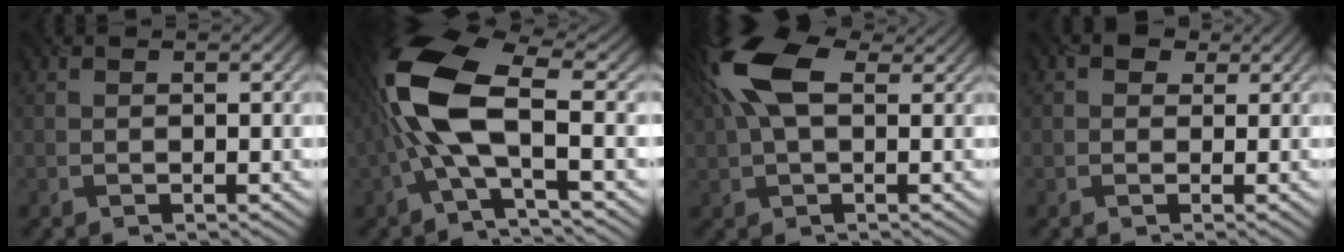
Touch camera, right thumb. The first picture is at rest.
{"total": 11.7, "force": [-1.1, 4.4, 10.8], "torque": [-0.249, 0.016, -0.034]}
{"total": 10.7, "force": [3.5, 5.4, 8.5], "torque": [-0.211, 0.022, 0.056]}
{"total": 1.7, "force": [0.7, 1.3, 1.0], "torque": [-0.017, 0.002, 0.007]}